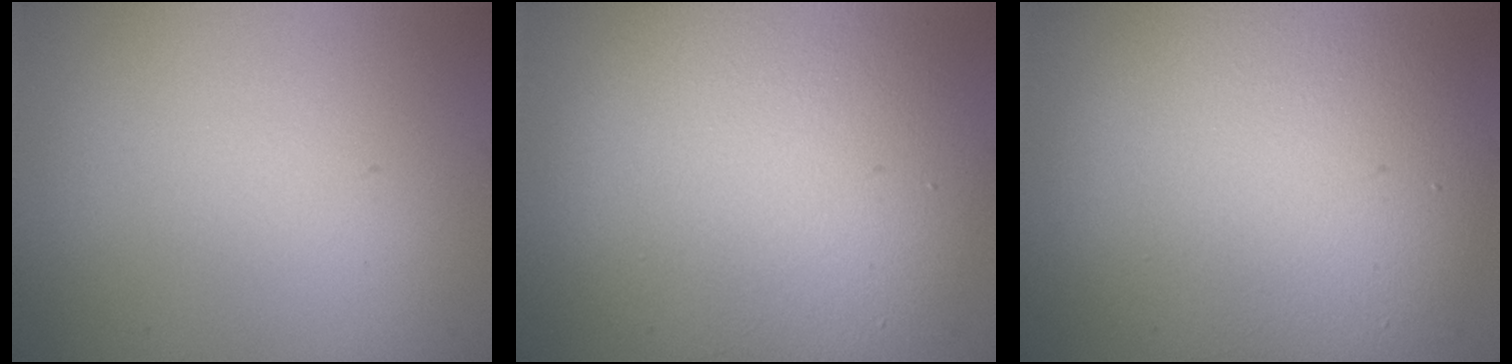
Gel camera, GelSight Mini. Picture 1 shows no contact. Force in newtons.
{"total": 10.4, "press": 10.4, "slide": 0.6}
{"total": 10.9, "press": 10.8, "slide": 0.7}